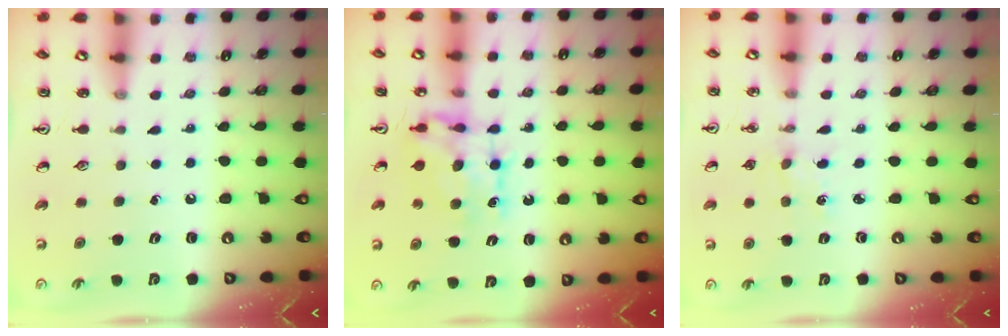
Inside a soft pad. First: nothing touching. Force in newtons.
{"total": 8.3, "press": 8.2, "slide": 0.8}
{"total": 0.7, "press": 0.7, "slide": 0.2}